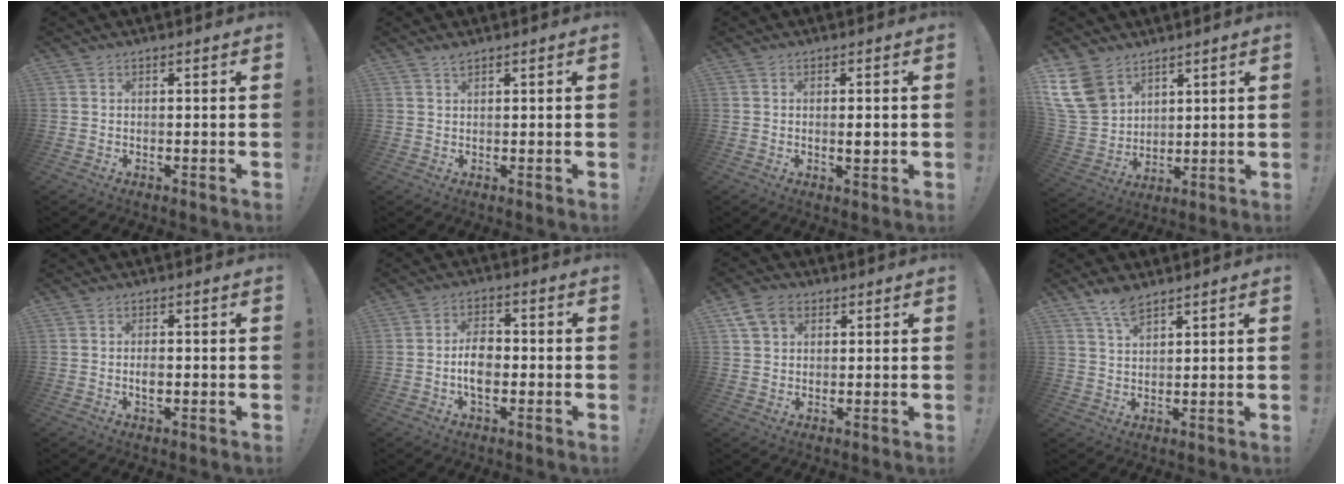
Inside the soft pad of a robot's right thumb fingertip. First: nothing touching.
{"total": 1.5, "force": [1.3, 0.2, 0.7], "torque": [-0.009, -0.004, 0.023]}
{"total": 2.4, "force": [-0.2, 0.5, 2.3], "torque": [-0.026, -0.006, -0.006]}
{"total": 14.4, "force": [8.6, 9.6, 6.3], "torque": [-0.134, -0.042, 0.176]}
{"total": 2.2, "force": [-0.6, 1.2, 1.8], "torque": [-0.016, -0.003, -0.014]}
{"total": 7.4, "force": [-1.5, 4.8, 5.4], "torque": [-0.083, 0.005, -0.030]}
{"total": 7.5, "force": [3.4, 5.5, 3.9], "torque": [-0.061, -0.002, 0.068]}
{"total": 6.1, "force": [4.9, 1.9, 3.2], "torque": [-0.059, -0.024, 0.088]}